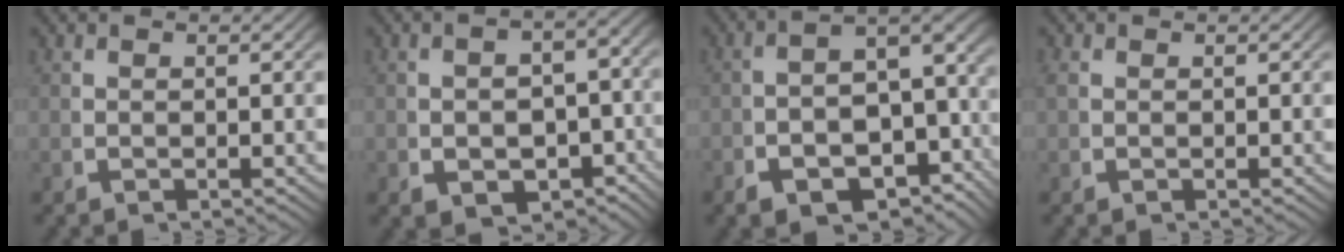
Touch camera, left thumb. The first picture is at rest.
{"total": 5.9, "force": [-1.9, 4.1, 3.9], "torque": [-0.056, -0.027, -0.012]}
{"total": 10.7, "force": [-3.1, 7.0, 7.5], "torque": [-0.119, -0.029, -0.034]}
{"total": 0.5, "force": [0.2, 0.4, 0.2], "torque": [-0.010, -0.006, 0.009]}